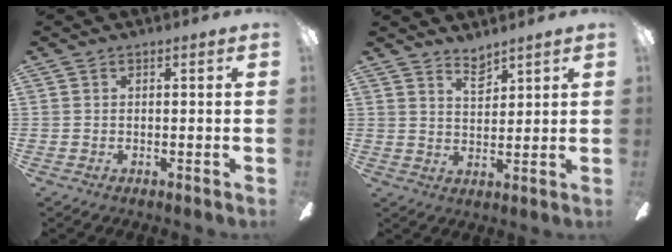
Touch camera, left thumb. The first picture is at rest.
{"total": 4.5, "force": [4.0, 1.5, 1.5], "torque": [-0.022, -0.023, 0.070]}